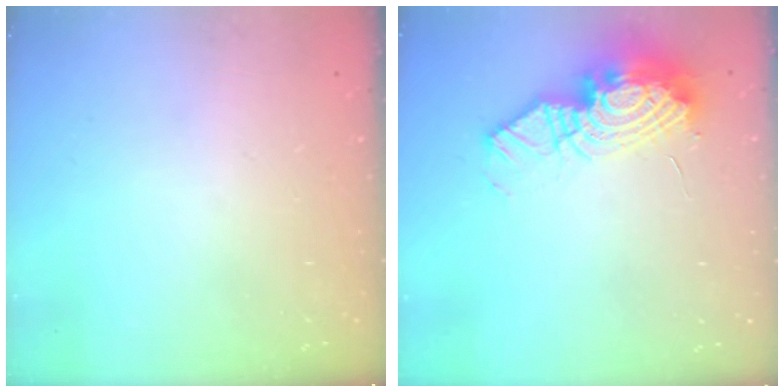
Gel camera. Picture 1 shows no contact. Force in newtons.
{"total": 15.1, "press": 15.0, "slide": 1.1}